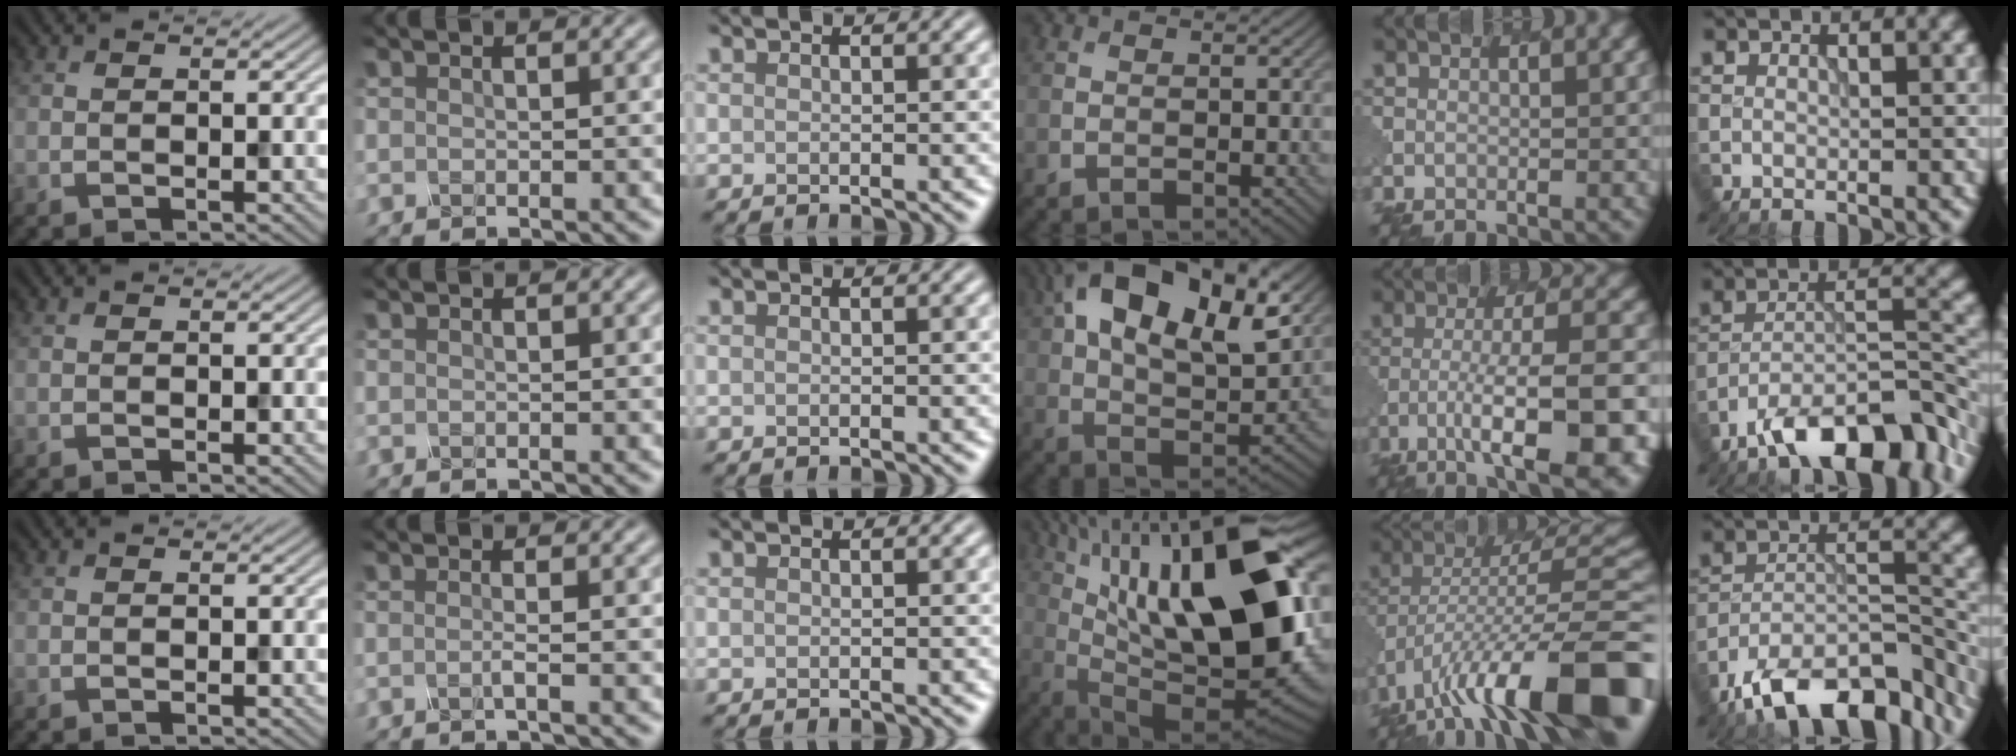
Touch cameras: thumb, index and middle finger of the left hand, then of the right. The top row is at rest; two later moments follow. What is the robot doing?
{"motion": "twist", "object": "rubiks cube"}